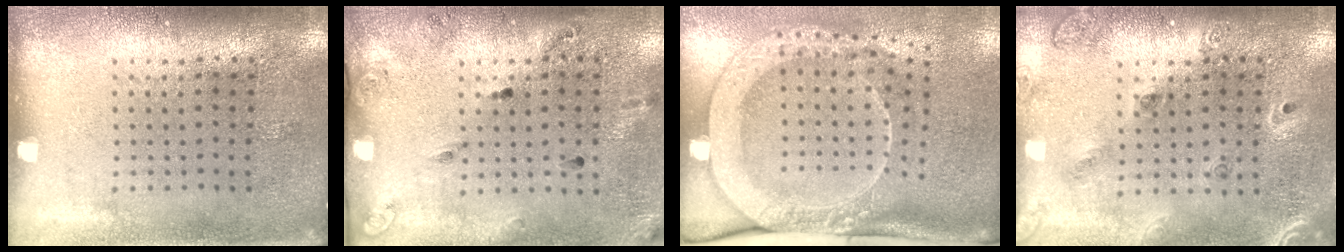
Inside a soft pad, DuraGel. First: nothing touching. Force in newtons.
{"total": 1.9, "press": 1.1, "slide": 1.5}
{"total": 3.0, "press": 2.1, "slide": 2.1}
{"total": 1.5, "press": 1.3, "slide": 0.7}